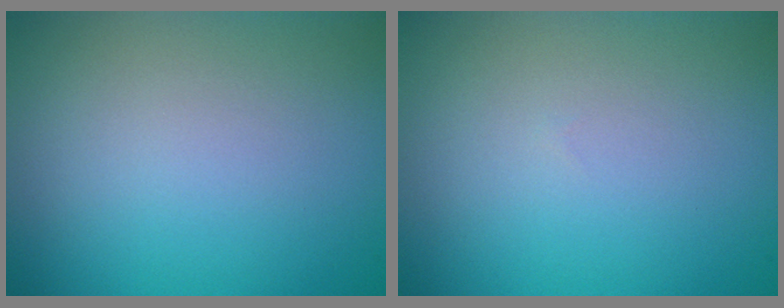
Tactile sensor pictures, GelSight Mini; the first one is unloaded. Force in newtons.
{"total": 0.0}